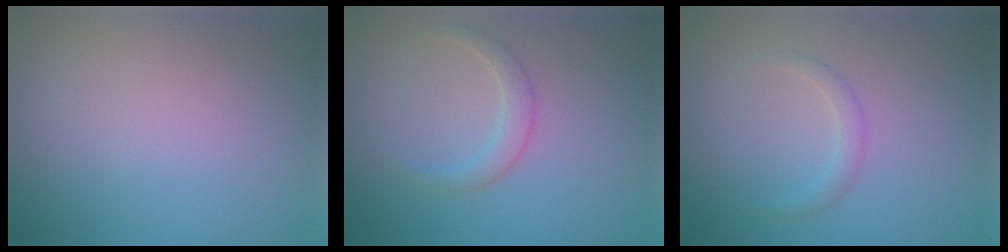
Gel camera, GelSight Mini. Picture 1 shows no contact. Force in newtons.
{"total": 1.8, "press": 1.8, "slide": 0.2}
{"total": 1.2, "press": 1.2, "slide": 0.0}